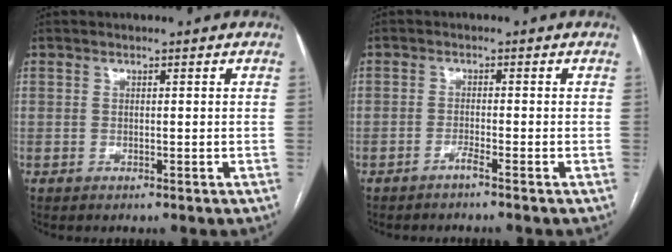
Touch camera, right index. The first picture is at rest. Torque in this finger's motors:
{"motor_torque": [0.01, -0.01, -0.01, 0.00]}